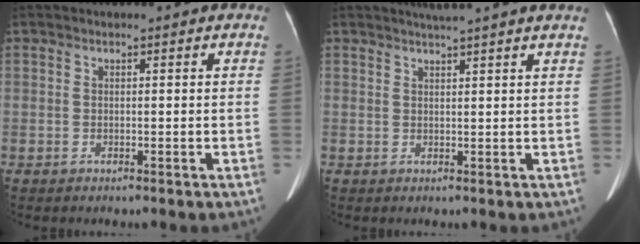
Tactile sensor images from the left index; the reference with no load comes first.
{"total": 6.0, "force": [5.2, -1.0, 2.7], "torque": [-0.038, 0.017, 0.062]}